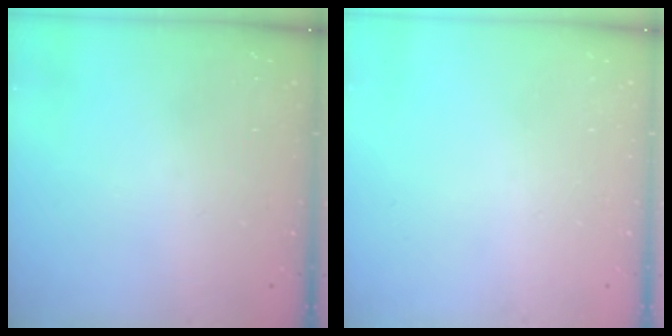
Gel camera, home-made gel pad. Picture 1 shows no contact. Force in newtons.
{"total": 0.0}